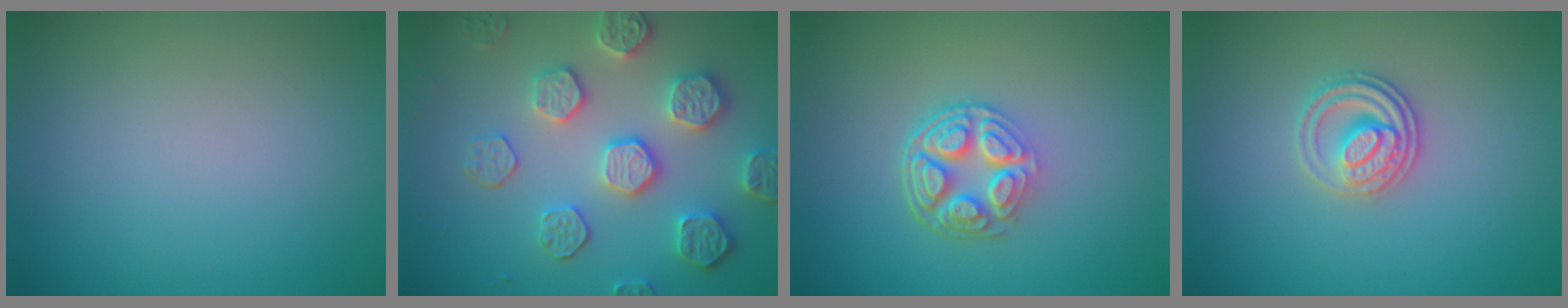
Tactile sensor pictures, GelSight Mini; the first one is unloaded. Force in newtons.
{"total": 5.3, "press": 5.0, "slide": 1.8}
{"total": 5.2, "press": 3.7, "slide": 3.6}
{"total": 2.7, "press": 2.5, "slide": 0.9}